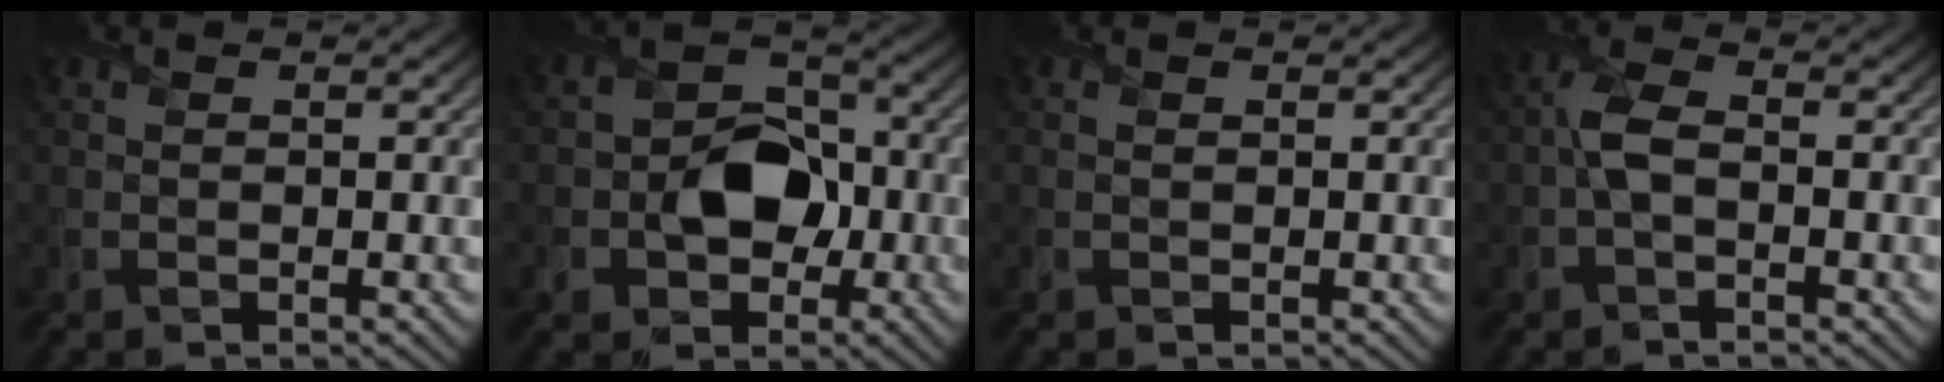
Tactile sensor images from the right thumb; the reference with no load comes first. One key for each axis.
{"total": 7.6, "fx": -1.8, "fy": 5.8, "fz": 4.7, "tx": -0.069, "ty": 0.001, "tz": -0.043}
{"total": 0.0}
{"total": 3.4, "fx": -0.7, "fy": 1.6, "fz": 2.9, "tx": -0.066, "ty": 0.007, "tz": -0.021}